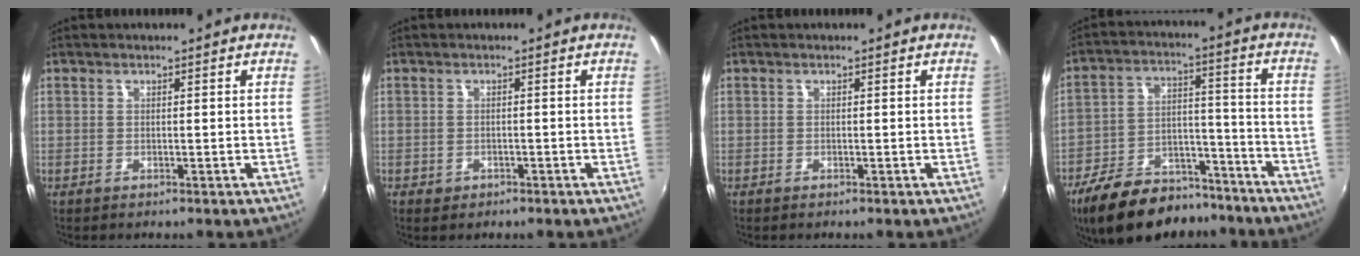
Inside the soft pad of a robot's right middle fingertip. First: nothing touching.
{"total": 1.8, "force": [-1.0, 1.3, 0.7], "torque": [-0.016, -0.004, -0.015]}
{"total": 0.0}
{"total": 19.0, "force": [-14.5, 8.8, 8.5], "torque": [-0.177, 0.017, -0.213]}